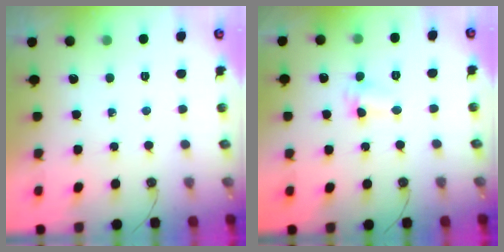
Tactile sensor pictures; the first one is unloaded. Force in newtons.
{"total": 2.6, "press": 2.6, "slide": 0.6}